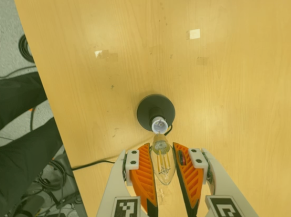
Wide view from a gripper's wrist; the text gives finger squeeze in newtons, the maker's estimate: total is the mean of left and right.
{"total": 11.9, "left": 12.3, "right": 11.5}